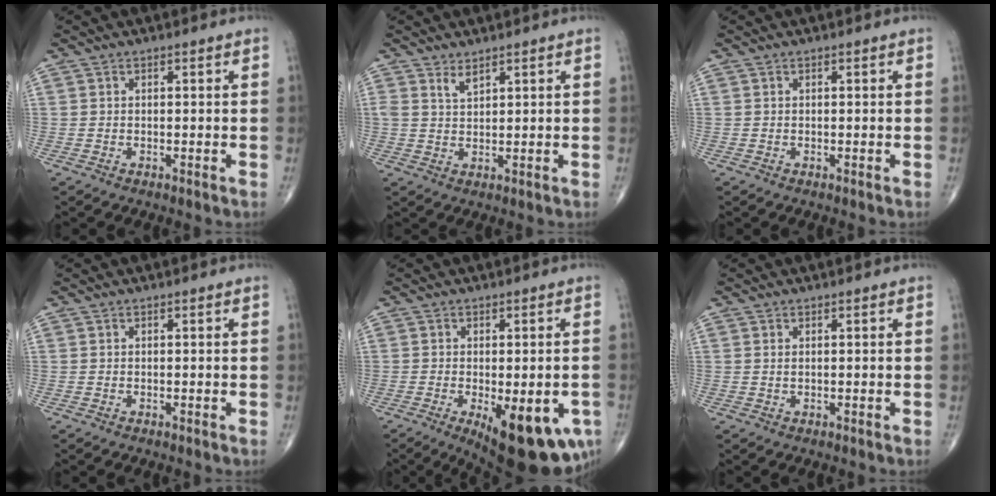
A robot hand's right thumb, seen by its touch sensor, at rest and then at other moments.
{"total": 2.4, "force": [1.9, 0.8, 1.3], "torque": [-0.023, -0.015, 0.042]}
{"total": 0.0}
{"total": 0.0}
{"total": 15.8, "force": [-6.0, 6.1, 13.3], "torque": [-0.138, -0.009, -0.067]}
{"total": 0.6, "force": [0.3, 0.2, 0.4], "torque": [-0.011, 0.000, 0.007]}